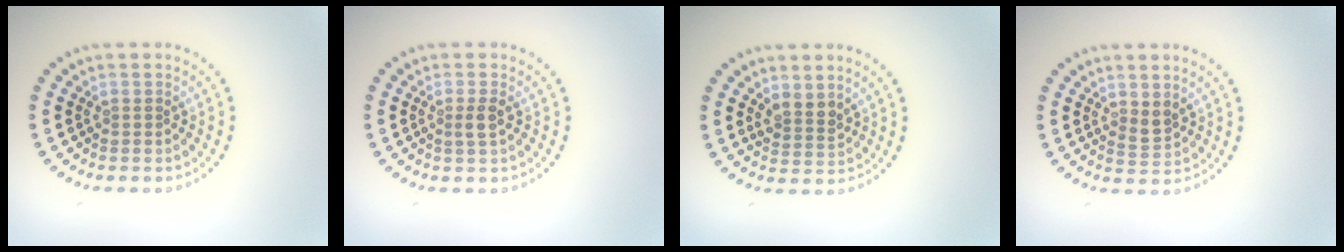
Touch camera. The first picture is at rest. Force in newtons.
{"total": 1.3, "press": 1.2, "slide": 0.7}
{"total": 2.0, "press": 1.6, "slide": 1.2}
{"total": 1.4, "press": 1.2, "slide": 0.8}